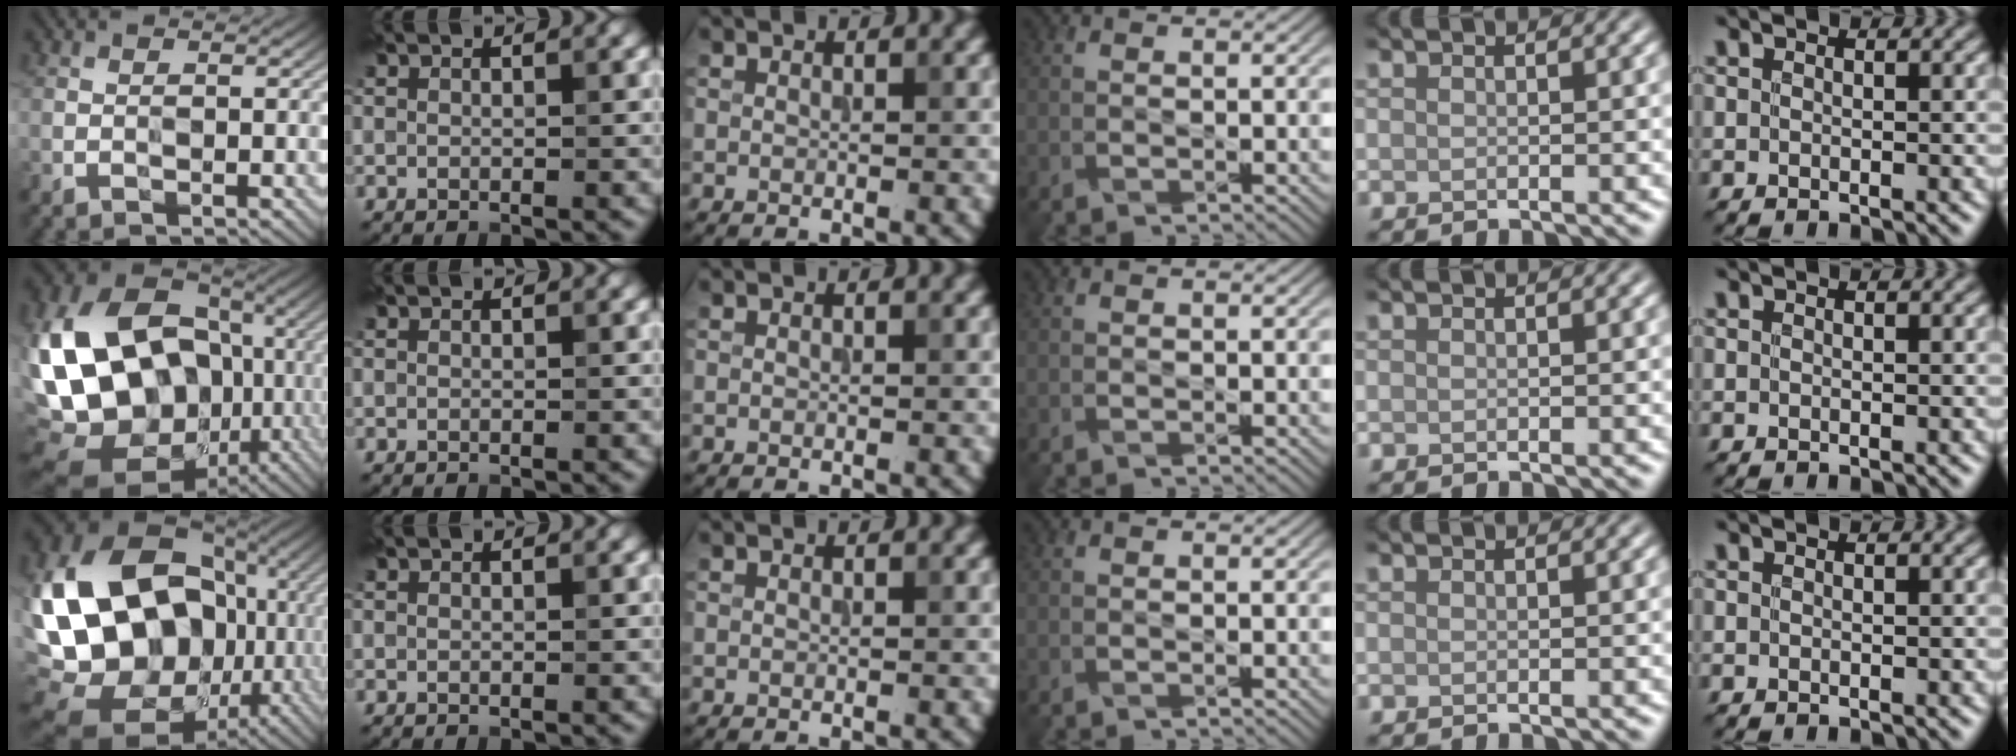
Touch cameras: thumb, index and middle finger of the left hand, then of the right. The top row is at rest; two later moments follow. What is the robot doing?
{"motion": "wipe", "object": "bowl"}